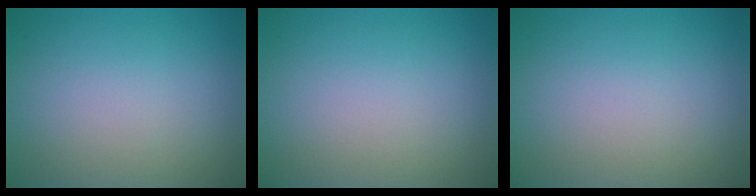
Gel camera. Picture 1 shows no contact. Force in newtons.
{"total": 0.0}
{"total": 0.0}